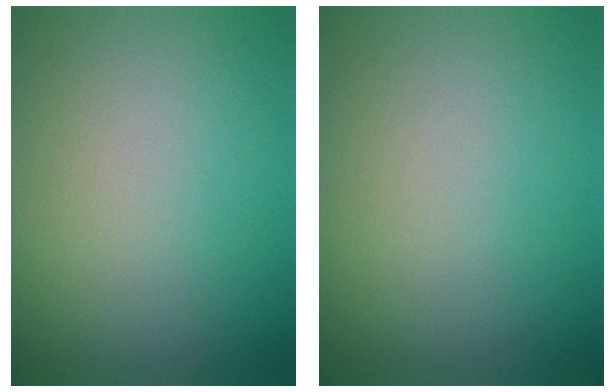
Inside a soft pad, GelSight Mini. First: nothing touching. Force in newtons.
{"total": 0.0}